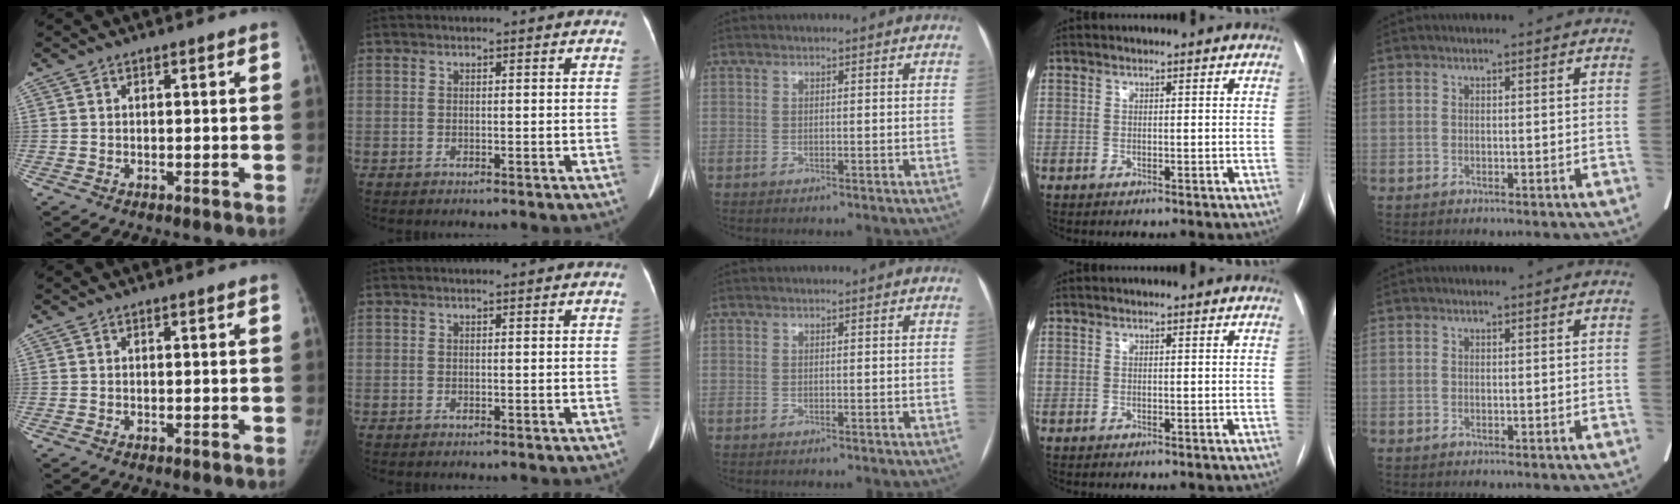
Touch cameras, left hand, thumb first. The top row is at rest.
{}